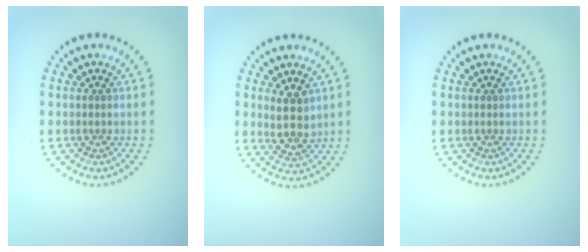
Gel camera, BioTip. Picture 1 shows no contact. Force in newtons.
{"total": 2.9, "press": 2.6, "slide": 1.4}
{"total": 0.0}